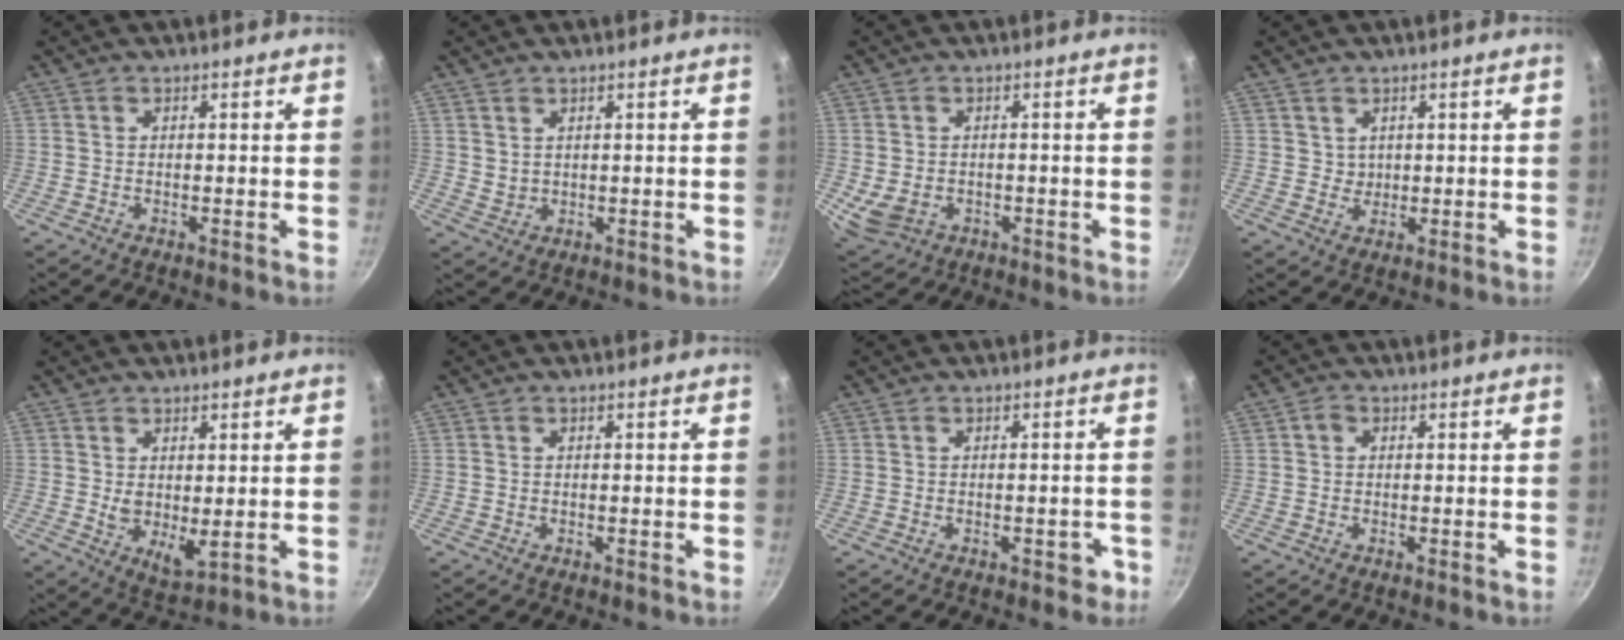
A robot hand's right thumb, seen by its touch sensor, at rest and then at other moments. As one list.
[{"total": 2.0, "force": [1.2, 1.5, 0.7], "torque": [-0.006, -0.008, 0.030]}, {"total": 5.9, "force": [-1.2, 4.6, 3.5], "torque": [-0.060, -0.002, -0.005]}, {"total": 2.1, "force": [0.9, 1.9, 0.3], "torque": [0.010, -0.004, 0.015]}, {"total": 5.3, "force": [1.5, 2.6, 4.3], "torque": [-0.068, -0.027, 0.029]}, {"total": 0.0}, {"total": 2.5, "force": [-1.1, 1.5, 1.7], "torque": [0.002, 0.018, -0.007]}, {"total": 1.5, "force": [0.3, 1.3, 0.7], "torque": [-0.011, 0.003, 0.002]}]